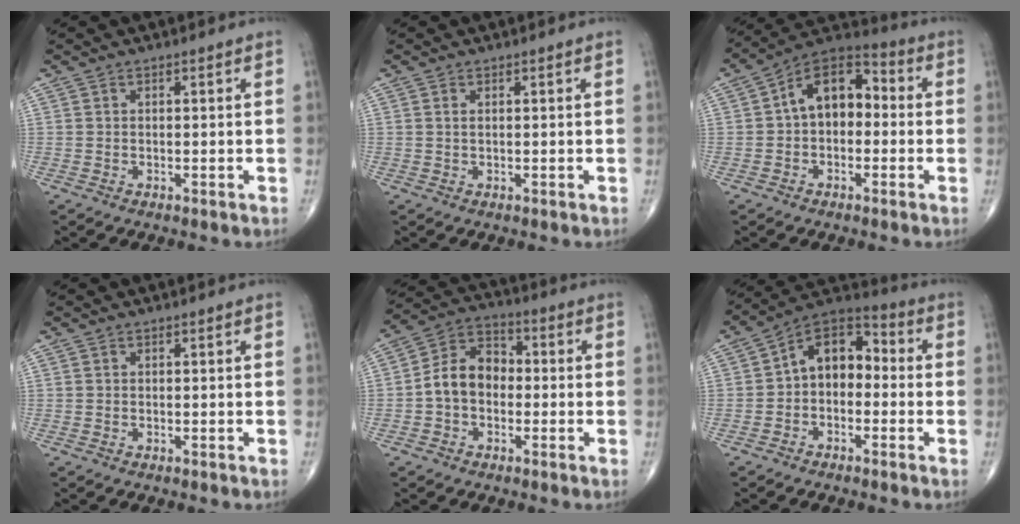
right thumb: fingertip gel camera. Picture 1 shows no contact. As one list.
[{"total": 0.7, "force": [0.3, 0.3, 0.6], "torque": [-0.012, 0.004, 0.005]}, {"total": 11.8, "force": [0.3, 7.8, 8.9], "torque": [-0.109, 0.041, -0.015]}, {"total": 0.0}, {"total": 9.2, "force": [-1.2, 6.8, 6.0], "torque": [-0.085, 0.035, -0.038]}, {"total": 10.5, "force": [-0.6, 7.3, 7.6], "torque": [-0.081, 0.043, -0.033]}]